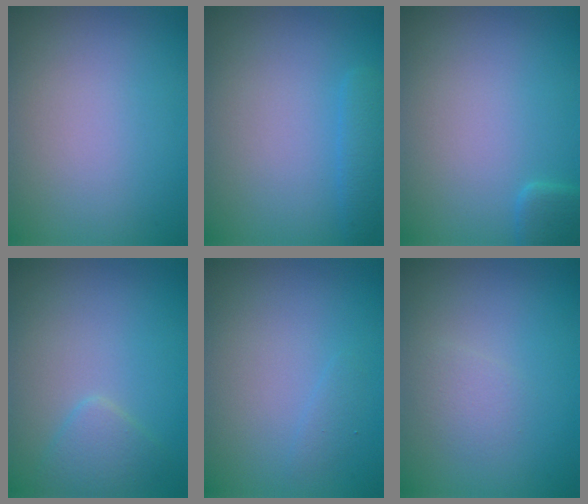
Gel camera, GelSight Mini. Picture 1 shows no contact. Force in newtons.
{"total": 1.5, "press": 1.5, "slide": 0.2}
{"total": 1.6, "press": 1.6, "slide": 0.1}
{"total": 1.9, "press": 1.9, "slide": 0.2}
{"total": 0.7, "press": 0.7, "slide": 0.1}
{"total": 1.3, "press": 1.3, "slide": 0.2}